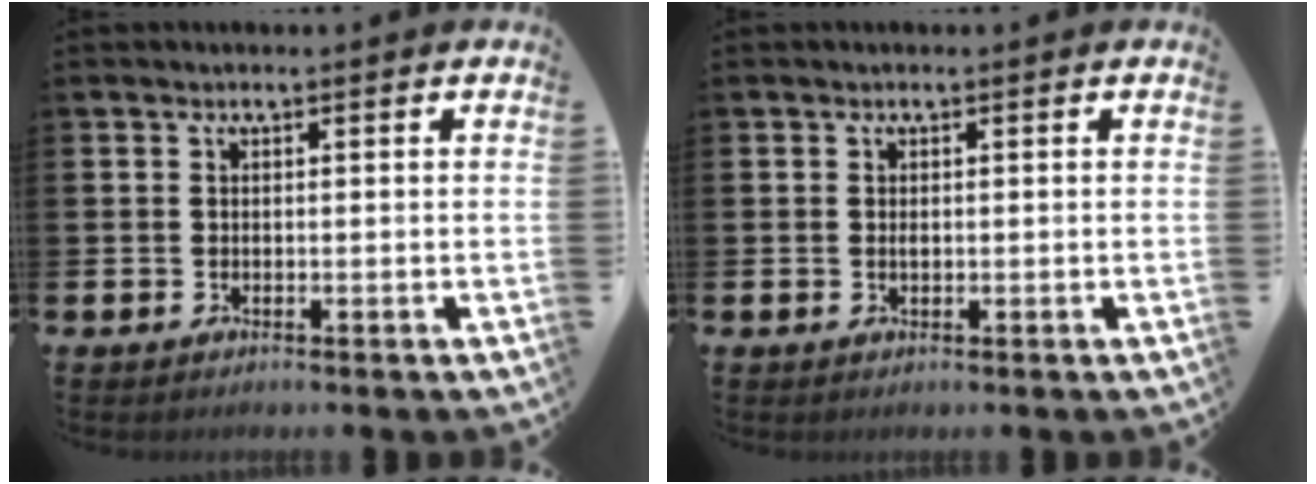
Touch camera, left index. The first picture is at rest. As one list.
[{"total": 0.6, "force": [0.1, 0.2, 0.5], "torque": [-0.010, 0.001, 0.001]}]